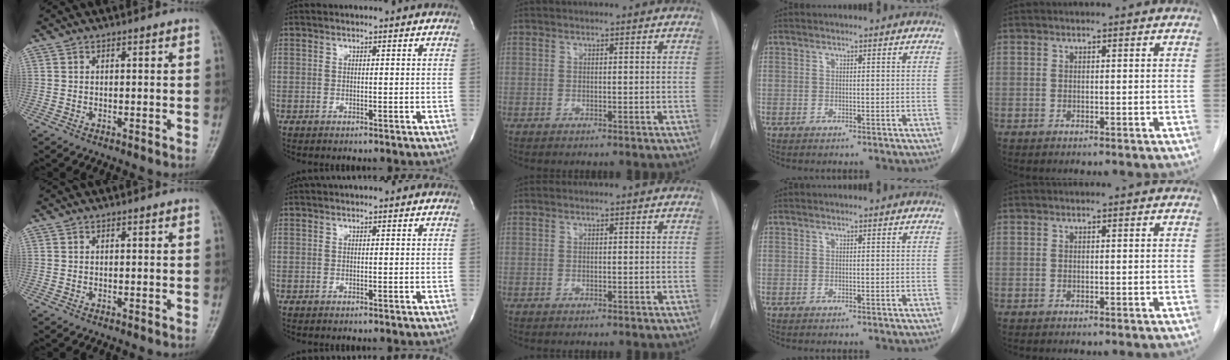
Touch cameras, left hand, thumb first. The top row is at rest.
{}